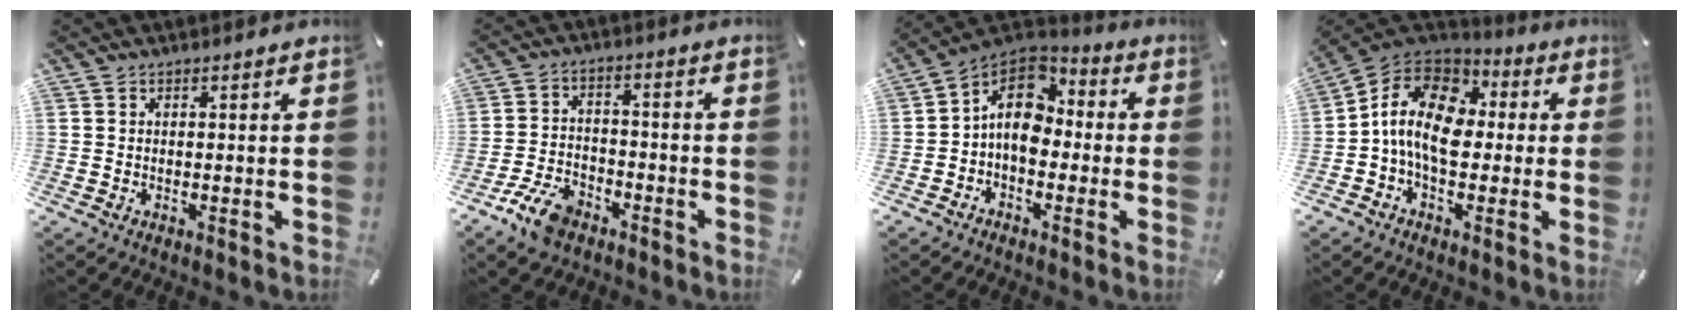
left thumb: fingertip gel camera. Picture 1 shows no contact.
{"total": 8.9, "force": [-5.7, 5.0, 4.7], "torque": [-0.096, 0.029, -0.105]}
{"total": 11.3, "force": [-0.3, 8.4, 7.6], "torque": [-0.141, 0.009, -0.007]}
{"total": 13.0, "force": [-1.3, 9.2, 9.1], "torque": [-0.187, 0.016, -0.029]}